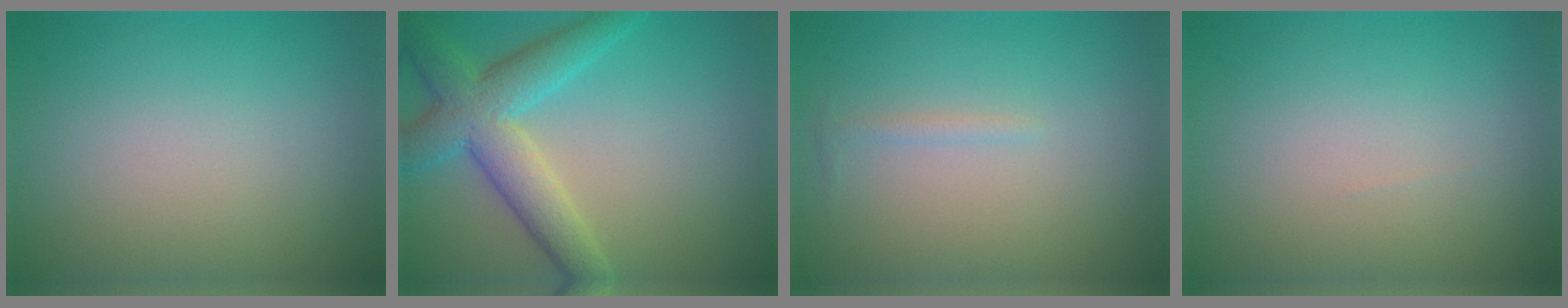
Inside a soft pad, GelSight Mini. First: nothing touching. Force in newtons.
{"total": 6.2, "press": 6.2, "slide": 0.2}
{"total": 0.7, "press": 0.7, "slide": 0.0}
{"total": 0.0}